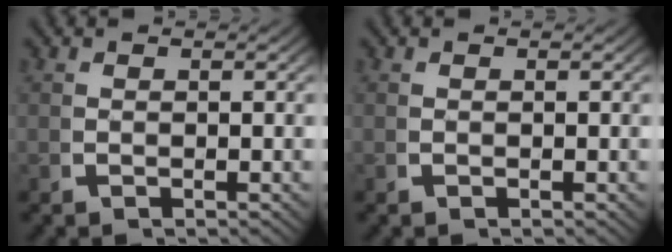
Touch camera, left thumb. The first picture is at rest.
{"total": 0.0}